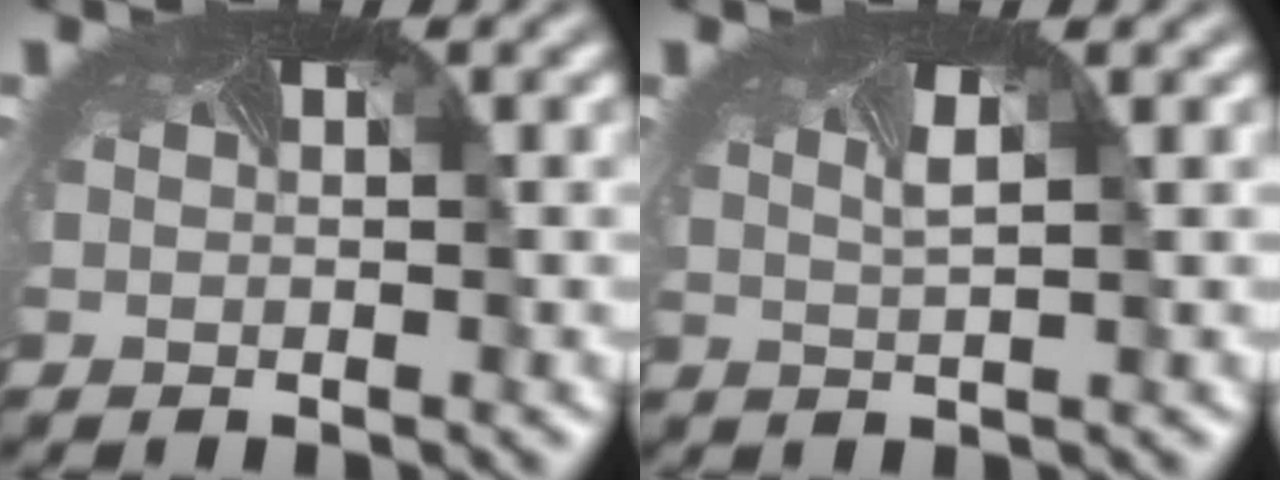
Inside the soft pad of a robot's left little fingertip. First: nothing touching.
{"total": 1.0, "force": [0.2, 0.1, 1.0], "torque": [-0.023, -0.007, 0.008]}